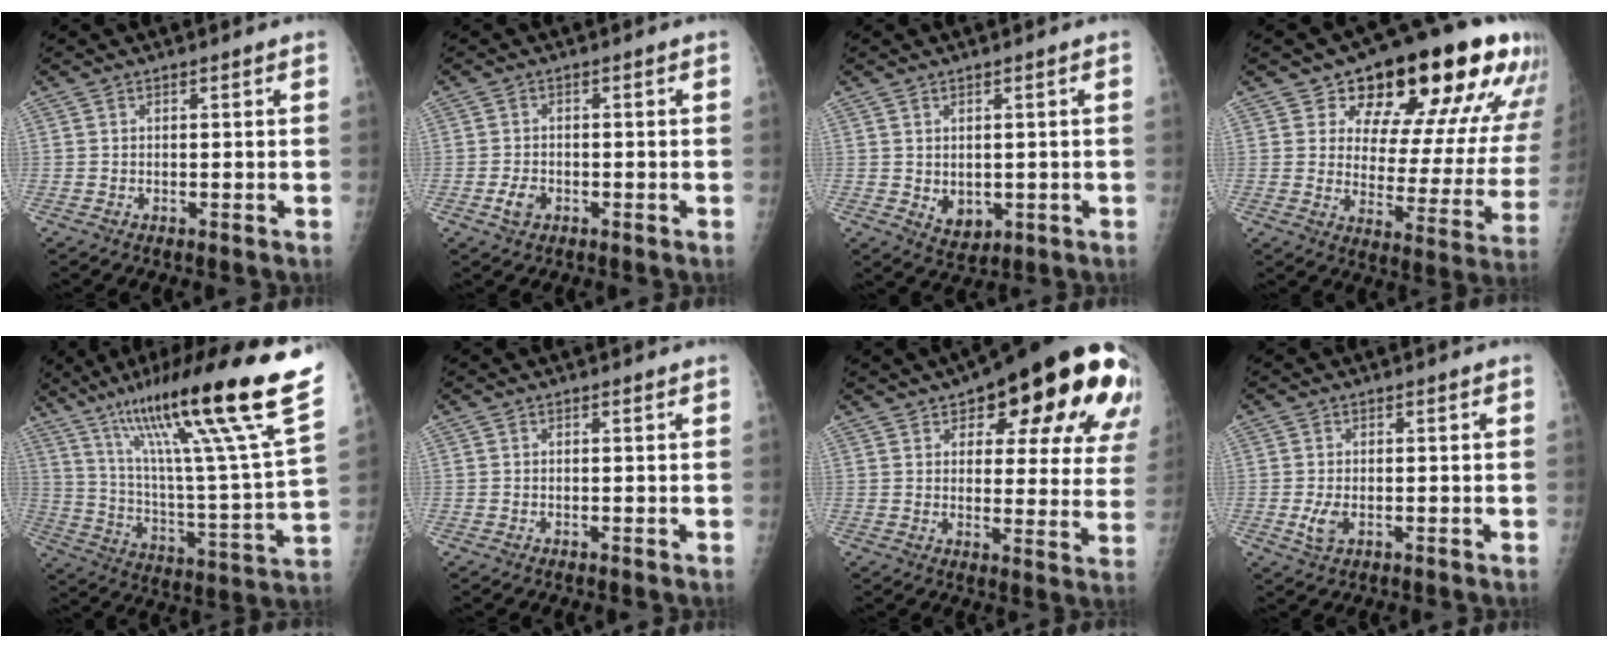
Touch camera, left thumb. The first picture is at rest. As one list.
[{"total": 2.8, "force": [-1.2, 1.9, 1.7], "torque": [-0.031, 0.008, -0.021]}, {"total": 4.5, "force": [-0.4, 3.3, 3.0], "torque": [-0.029, -0.003, 0.010]}, {"total": 23.5, "force": [13.1, 10.6, 16.4], "torque": [-0.179, -0.046, 0.181]}, {"total": 29.8, "force": [18.4, 2.3, 23.4], "torque": [-0.363, -0.053, 0.299]}, {"total": 0.0}, {"total": 26.2, "force": [14.6, 10.0, 19.3], "torque": [-0.212, -0.027, 0.184]}, {"total": 3.0, "force": [-0.6, 1.6, 2.4], "torque": [-0.055, -0.002, -0.012]}]